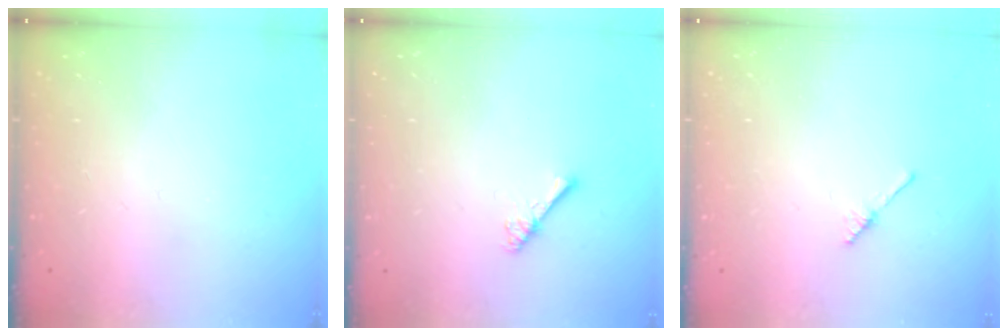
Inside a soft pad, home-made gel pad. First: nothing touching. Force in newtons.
{"total": 2.4, "press": 2.4, "slide": 0.4}
{"total": 1.9, "press": 1.8, "slide": 0.3}